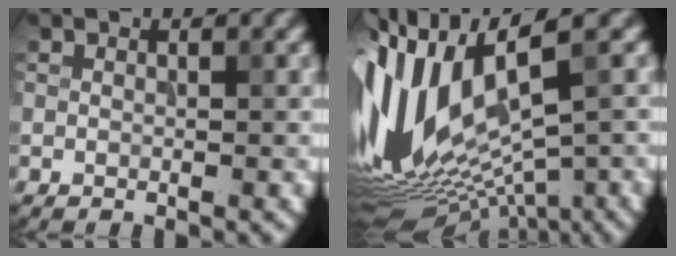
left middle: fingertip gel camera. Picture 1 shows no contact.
{"total": 13.4, "force": [0.7, 5.6, 12.2], "torque": [-0.265, 0.003, 0.041]}